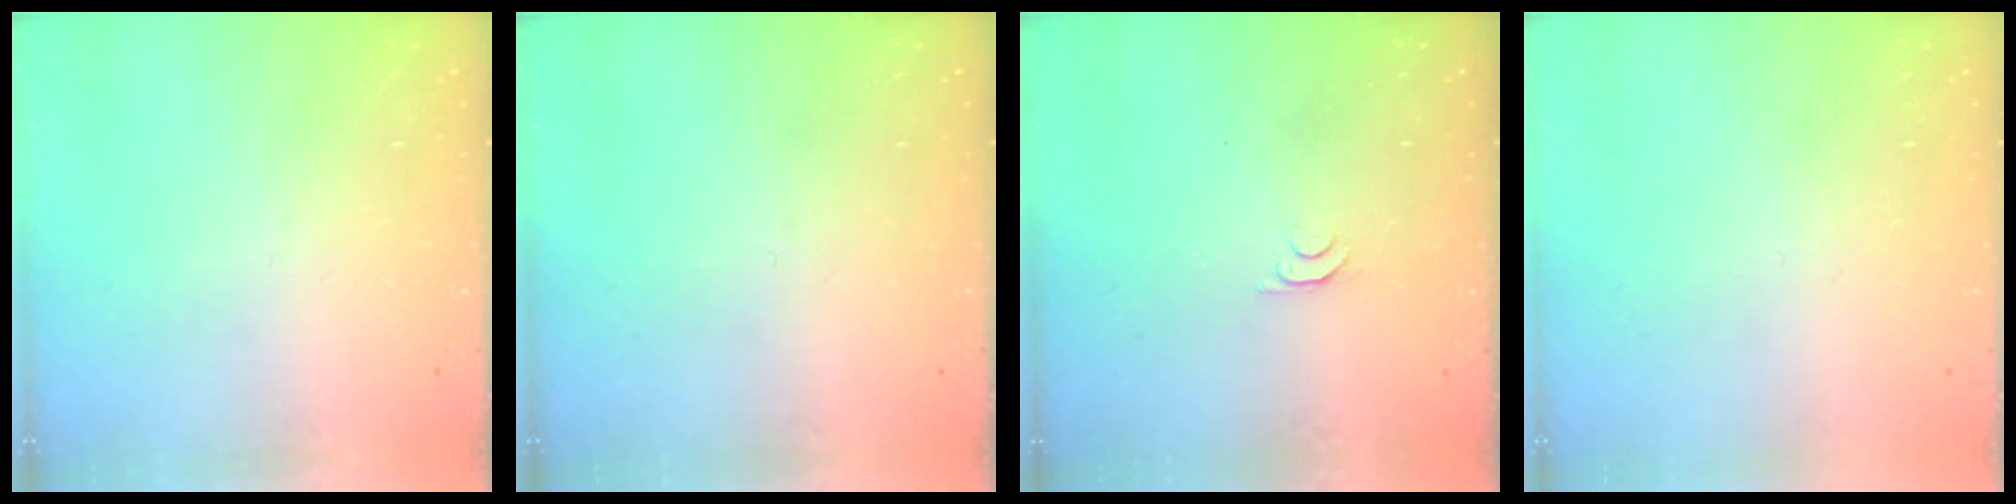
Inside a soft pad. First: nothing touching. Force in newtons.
{"total": 0.0}
{"total": 4.6, "press": 4.5, "slide": 0.7}
{"total": 1.5, "press": 1.5, "slide": 0.1}